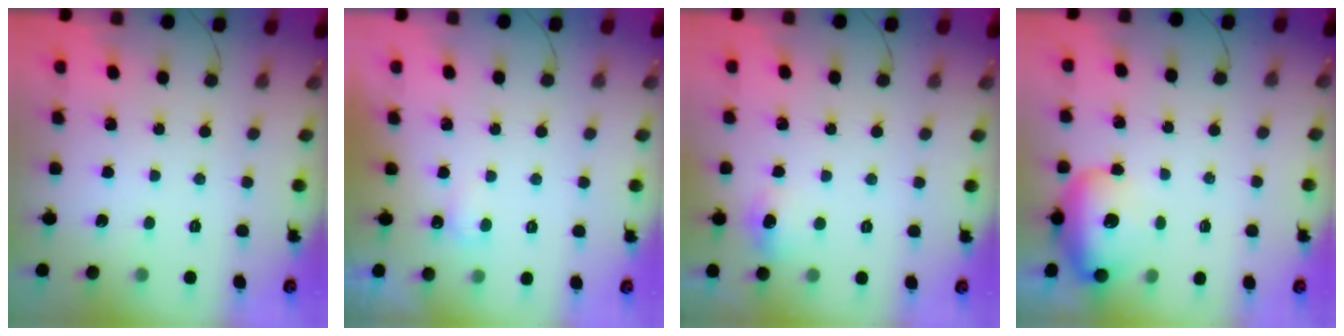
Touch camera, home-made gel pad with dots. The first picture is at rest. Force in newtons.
{"total": 2.4, "press": 2.4, "slide": 0.6}
{"total": 5.5, "press": 5.1, "slide": 1.9}
{"total": 19.2, "press": 15.6, "slide": 11.2}